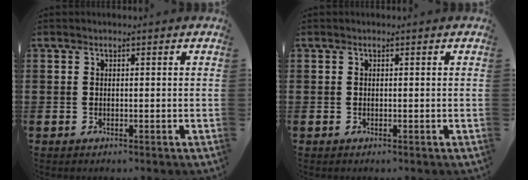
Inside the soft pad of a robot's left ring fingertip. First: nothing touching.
{"total": 0.0}